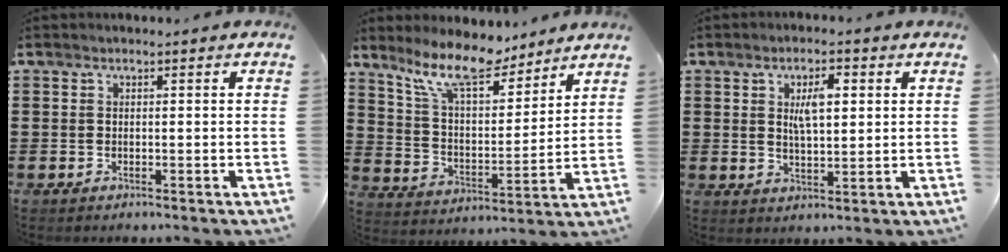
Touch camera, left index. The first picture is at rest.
{"total": 10.9, "force": [9.3, 2.5, 5.1], "torque": [-0.130, -0.041, 0.171]}
{"total": 4.7, "force": [1.7, 1.9, 4.0], "torque": [-0.078, 0.008, 0.024]}